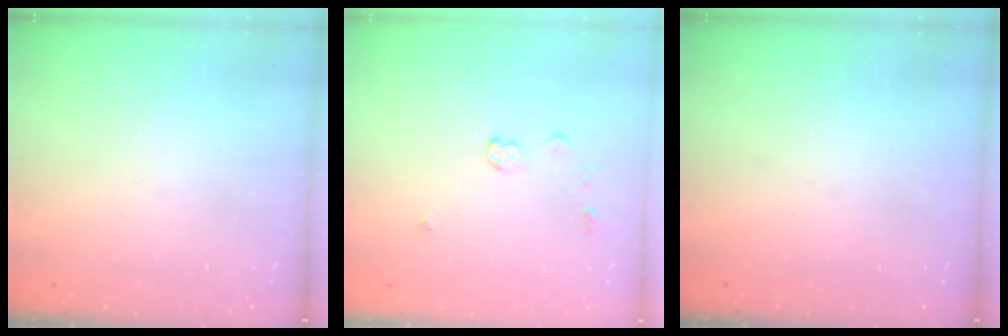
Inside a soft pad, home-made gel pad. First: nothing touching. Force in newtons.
{"total": 6.2, "press": 6.2, "slide": 0.6}
{"total": 0.0}